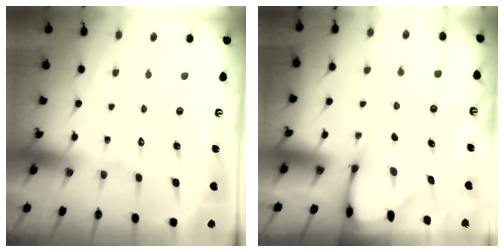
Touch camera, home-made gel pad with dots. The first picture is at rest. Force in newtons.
{"total": 2.7, "press": 2.7, "slide": 0.3}